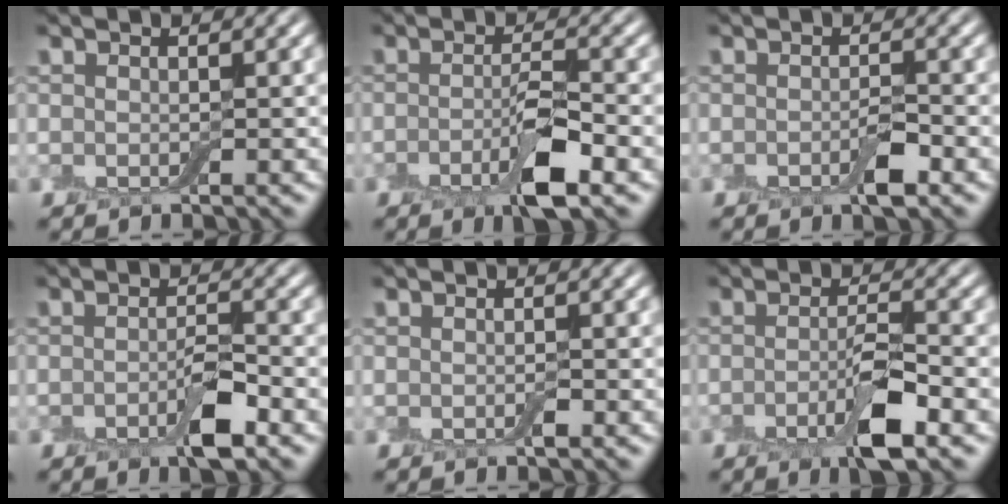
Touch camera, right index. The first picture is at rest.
{"total": 4.5, "force": [-1.7, 1.0, 4.1], "torque": [-0.071, -0.001, -0.035]}
{"total": 2.1, "force": [-0.9, 0.5, 1.8], "torque": [-0.029, -0.001, -0.017]}
{"total": 3.2, "force": [-1.4, 0.8, 2.7], "torque": [-0.046, -0.001, -0.027]}
{"total": 0.5, "force": [-0.2, 0.1, 0.4], "torque": [-0.008, 0.000, -0.003]}
{"total": 4.4, "force": [-1.7, 1.0, 3.9], "torque": [-0.068, 0.000, -0.035]}